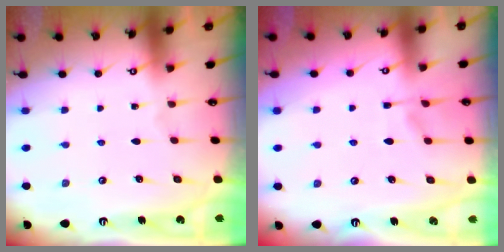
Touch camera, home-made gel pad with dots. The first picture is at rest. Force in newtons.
{"total": 1.3, "press": 0.0, "slide": 1.3}